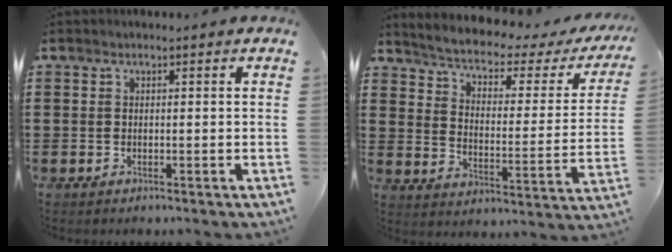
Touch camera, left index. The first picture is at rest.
{"total": 3.0, "force": [2.3, 0.6, 1.8], "torque": [-0.053, -0.027, 0.028]}